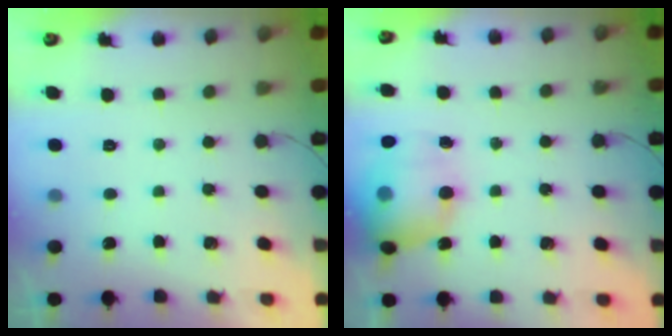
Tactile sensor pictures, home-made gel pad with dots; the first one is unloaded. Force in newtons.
{"total": 16.4, "press": 16.2, "slide": 2.9}